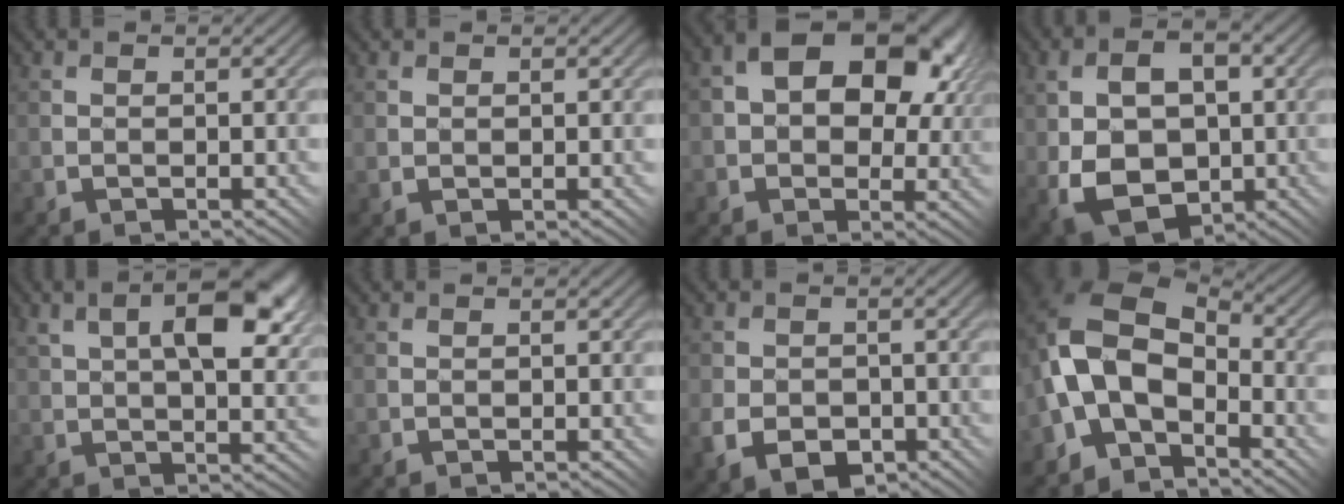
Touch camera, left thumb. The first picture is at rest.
{"total": 0.7, "force": [0.3, 0.2, 0.6], "torque": [-0.013, 0.001, 0.011]}
{"total": 13.7, "force": [3.7, 9.3, 9.4], "torque": [-0.132, 0.026, 0.062]}
{"total": 11.4, "force": [-0.9, 8.0, 8.1], "torque": [-0.149, -0.008, -0.007]}
{"total": 11.4, "force": [4.5, 4.9, 9.3], "torque": [-0.150, 0.008, 0.074]}
{"total": 0.0}
{"total": 6.0, "force": [-2.6, 4.2, 3.3], "torque": [-0.064, -0.017, -0.043]}
{"total": 11.2, "force": [-3.5, 7.7, 7.4], "torque": [-0.153, -0.002, -0.077]}